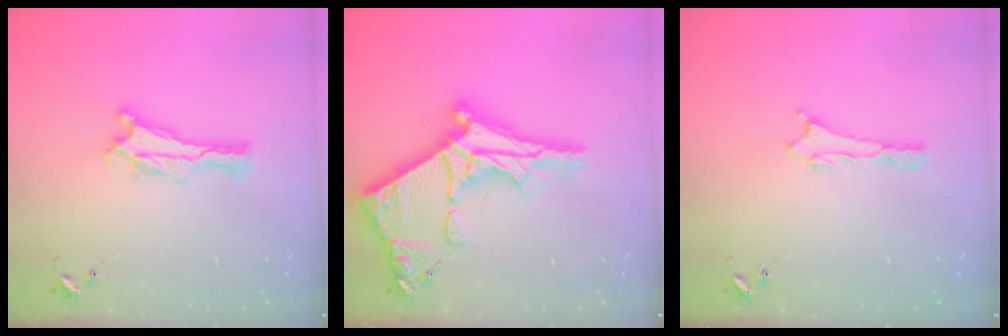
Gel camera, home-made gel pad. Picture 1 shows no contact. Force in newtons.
{"total": 11.4, "press": 11.3, "slide": 1.2}
{"total": 0.8, "press": 0.8, "slide": 0.2}